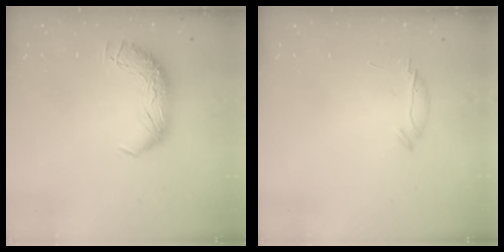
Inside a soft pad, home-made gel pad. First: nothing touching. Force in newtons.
{"total": 5.6, "press": 5.5, "slide": 1.1}